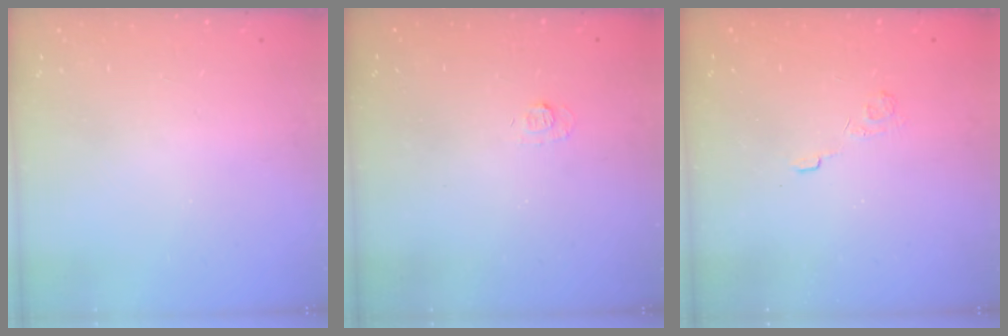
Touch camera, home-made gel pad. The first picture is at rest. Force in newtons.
{"total": 3.7, "press": 3.6, "slide": 1.0}
{"total": 2.4, "press": 1.9, "slide": 1.4}